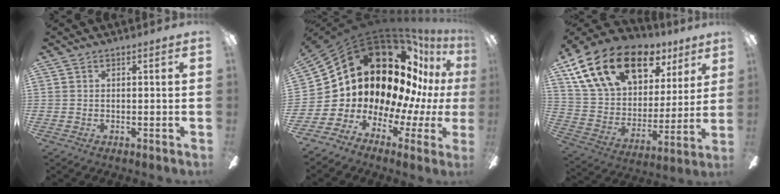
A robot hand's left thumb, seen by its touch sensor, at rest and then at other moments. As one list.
[{"total": 22.9, "force": [9.7, 14.5, 14.8], "torque": [-0.240, -0.100, 0.201]}, {"total": 22.3, "force": [13.6, 12.5, 12.4], "torque": [-0.220, -0.063, 0.251]}]